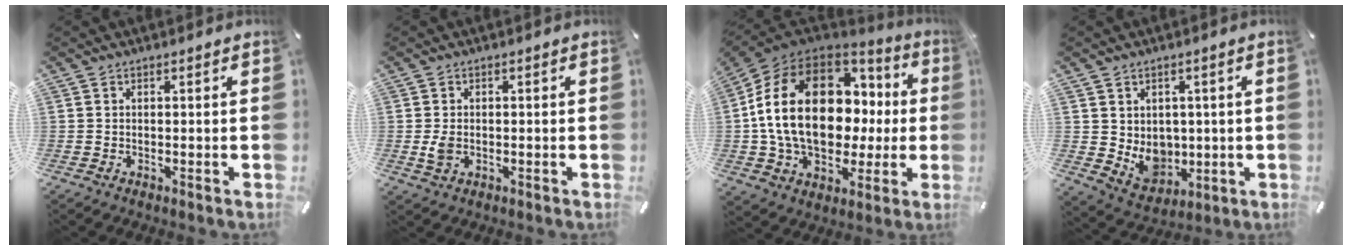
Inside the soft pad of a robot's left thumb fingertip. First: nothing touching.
{"total": 3.2, "force": [-0.5, 2.4, 2.1], "torque": [-0.043, -0.004, -0.013]}
{"total": 23.4, "force": [2.9, 15.9, 16.9], "torque": [-0.347, -0.004, 0.057]}
{"total": 7.2, "force": [1.6, 6.7, 2.0], "torque": [-0.029, -0.021, 0.038]}